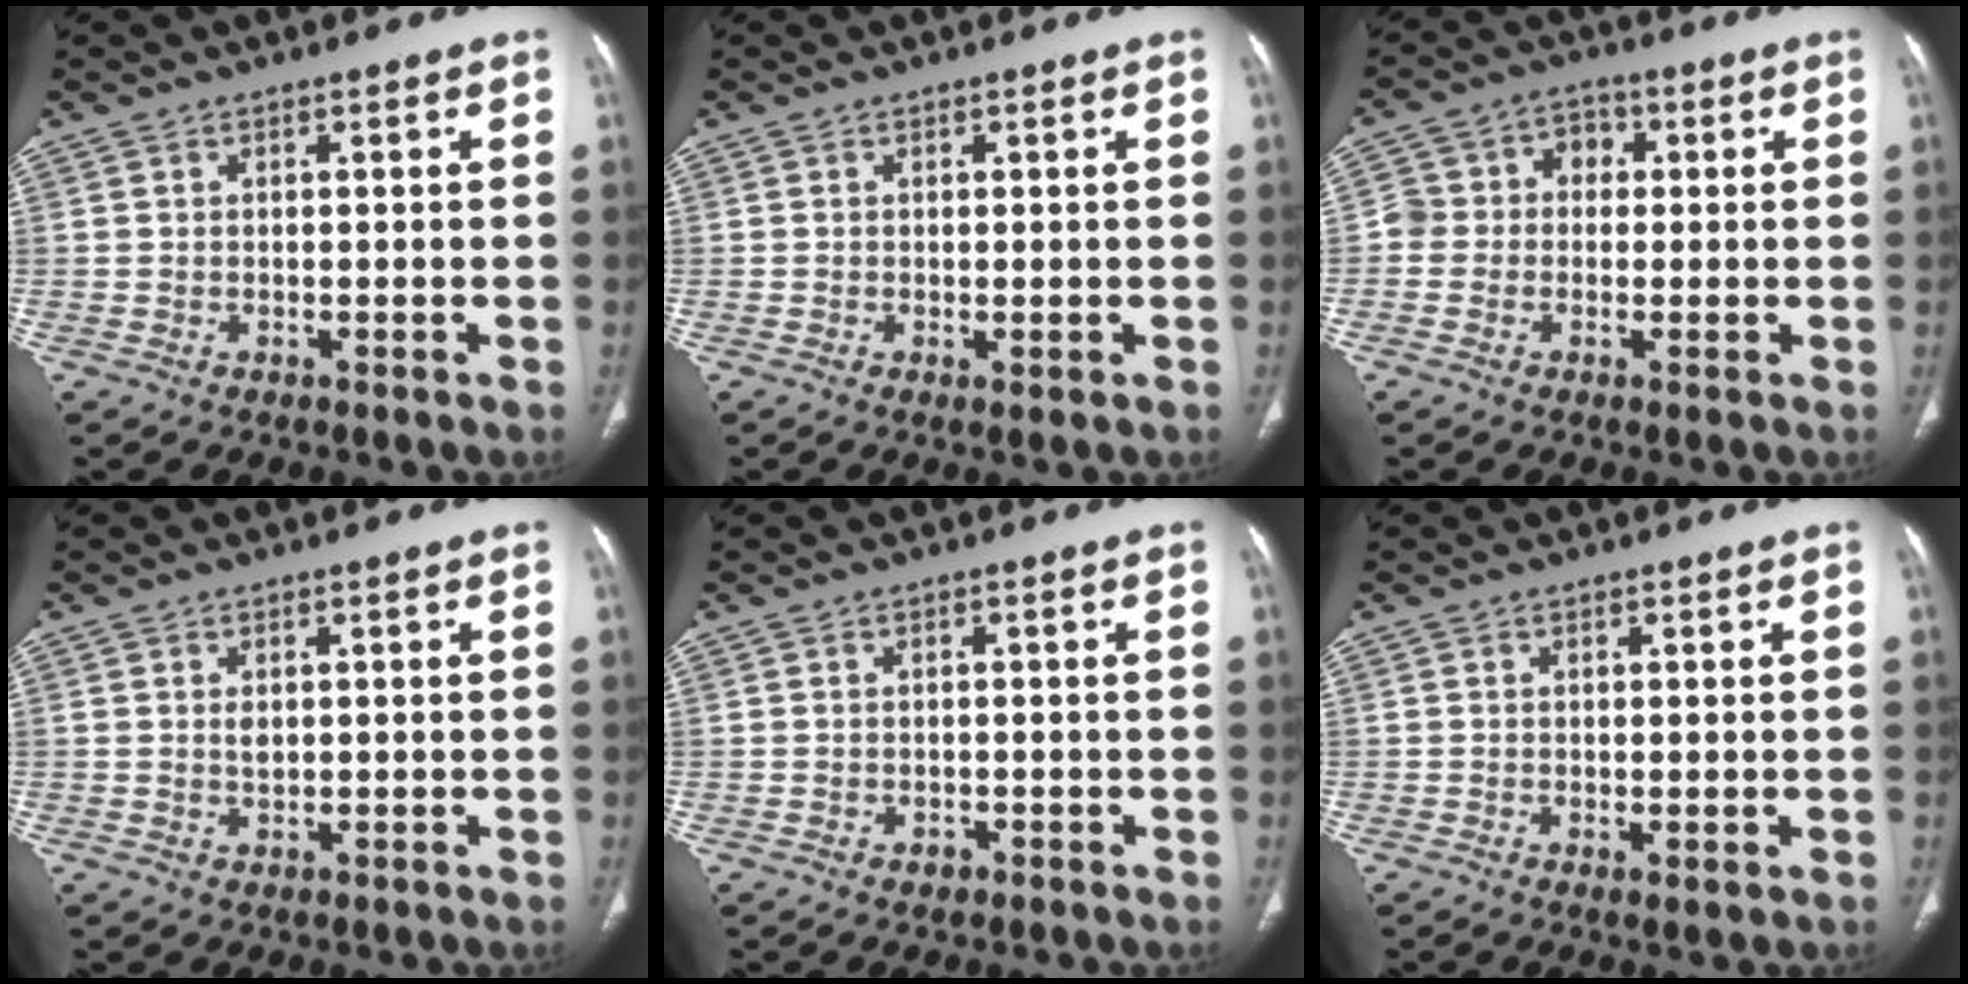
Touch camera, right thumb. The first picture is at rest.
{"total": 0.7, "force": [-0.1, 0.2, 0.7], "torque": [-0.017, -0.006, 0.000]}
{"total": 6.8, "force": [-0.1, 6.1, 2.9], "torque": [-0.023, 0.030, -0.013]}
{"total": 1.6, "force": [0.4, 1.0, 1.2], "torque": [-0.018, -0.003, 0.010]}
{"total": 1.0, "force": [-0.6, 0.8, 0.4], "torque": [-0.005, 0.003, -0.007]}
{"total": 1.0, "force": [-0.2, 0.3, 1.0], "torque": [-0.022, -0.008, -0.002]}